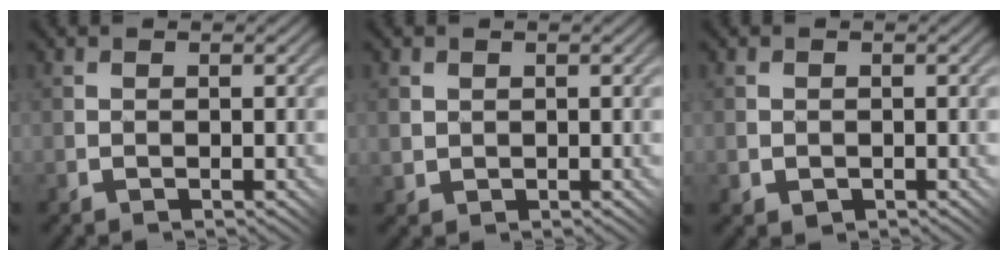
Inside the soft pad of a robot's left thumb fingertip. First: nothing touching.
{"total": 1.6, "force": [0.7, 1.4, 0.4], "torque": [-0.018, -0.005, 0.015]}
{"total": 0.9, "force": [-0.2, 0.9, 0.1], "torque": [-0.006, -0.006, -0.003]}